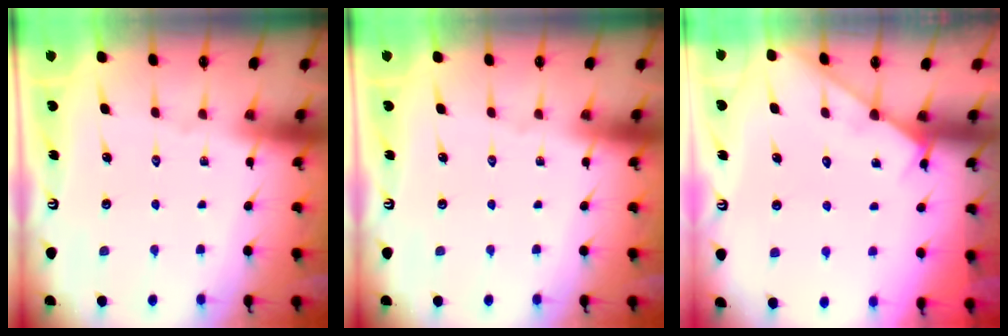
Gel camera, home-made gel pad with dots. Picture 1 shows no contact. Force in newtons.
{"total": 0.0}
{"total": 5.4, "press": 5.4, "slide": 0.5}